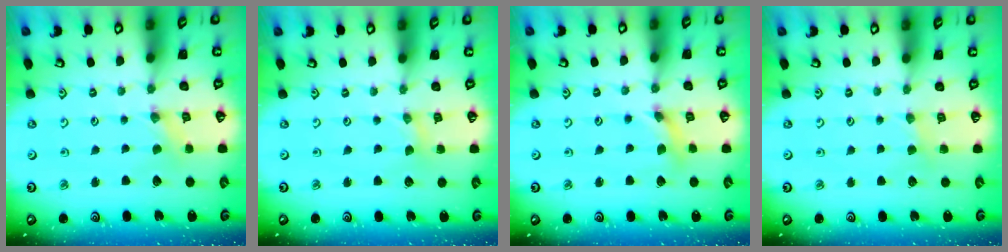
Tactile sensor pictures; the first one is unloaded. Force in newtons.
{"total": 0.0}
{"total": 3.5, "press": 3.5, "slide": 0.5}
{"total": 2.3, "press": 2.3, "slide": 0.4}